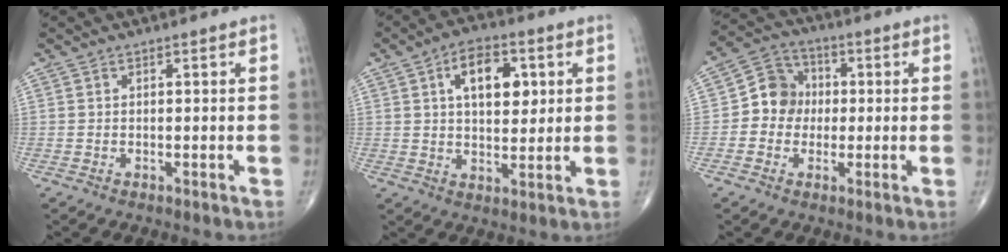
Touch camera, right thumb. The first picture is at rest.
{"total": 10.8, "force": [3.3, 6.2, 8.2], "torque": [-0.097, -0.006, 0.049]}
{"total": 8.2, "force": [-0.3, 7.4, 3.5], "torque": [-0.025, 0.024, -0.021]}